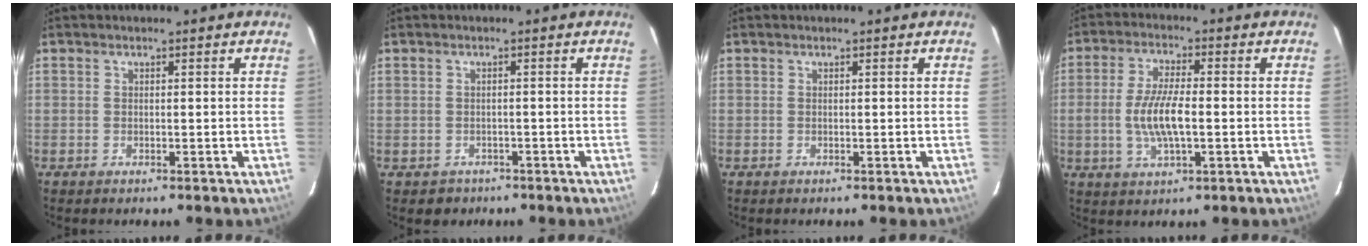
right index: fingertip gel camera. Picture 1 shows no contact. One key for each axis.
{"total": 2.8, "fx": -1.3, "fy": 2.4, "fz": 0.1, "tx": -0.006, "ty": 0.007, "tz": -0.014}
{"total": 0.0}
{"total": 8.7, "fx": -1.2, "fy": 2.8, "fz": 8.1, "tx": -0.164, "ty": -0.001, "tz": -0.022}